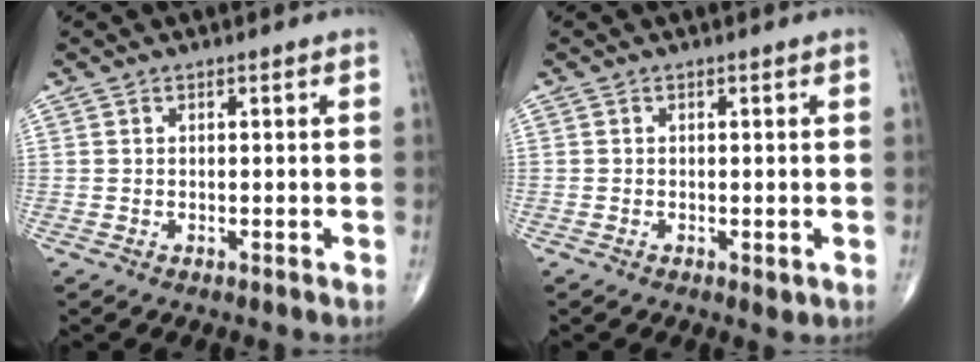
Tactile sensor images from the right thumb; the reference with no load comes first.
{"total": 1.4, "force": [-0.4, 0.7, 1.1], "torque": [-0.013, -0.003, -0.006]}